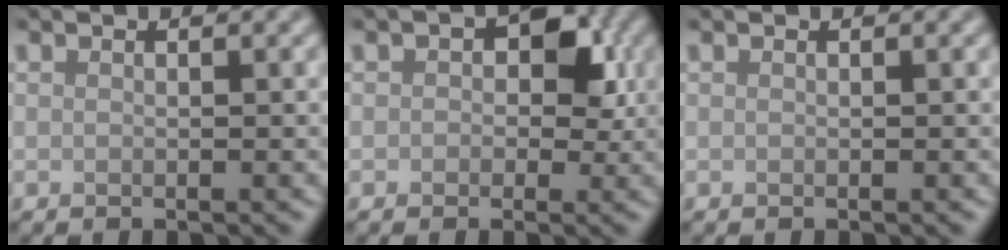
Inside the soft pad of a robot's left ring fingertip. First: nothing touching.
{"total": 3.6, "force": [0.7, 2.6, 2.4], "torque": [-0.013, 0.007, 0.001]}
{"total": 0.0}